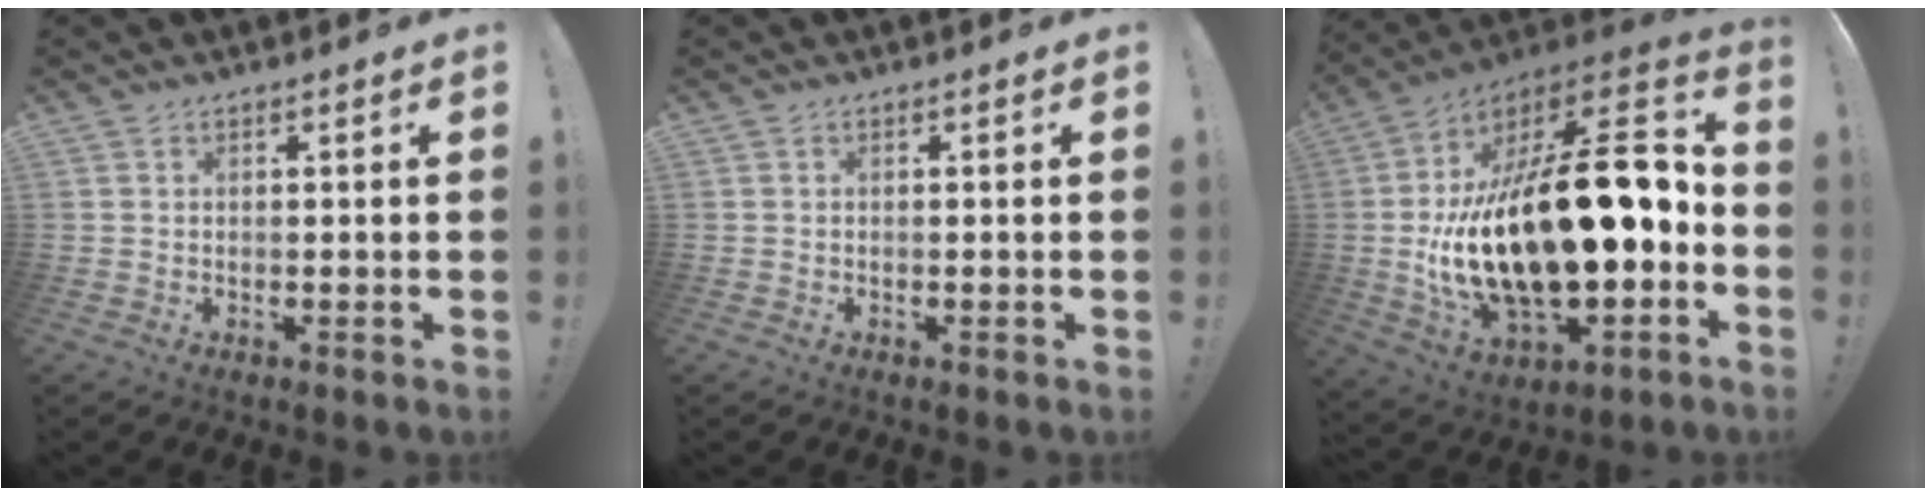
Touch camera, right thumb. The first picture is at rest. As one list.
[{"total": 0.0}, {"total": 29.0, "force": [-0.8, 13.6, 25.6], "torque": [-0.442, -0.014, 0.001]}]